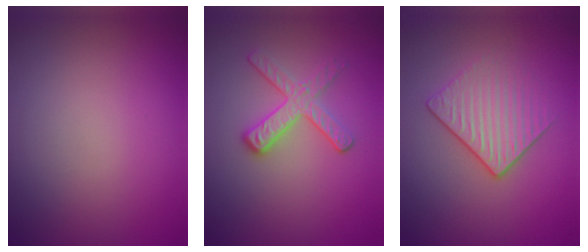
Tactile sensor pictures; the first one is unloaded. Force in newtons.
{"total": 2.9, "press": 2.6, "slide": 1.3}
{"total": 3.4, "press": 2.9, "slide": 1.9}